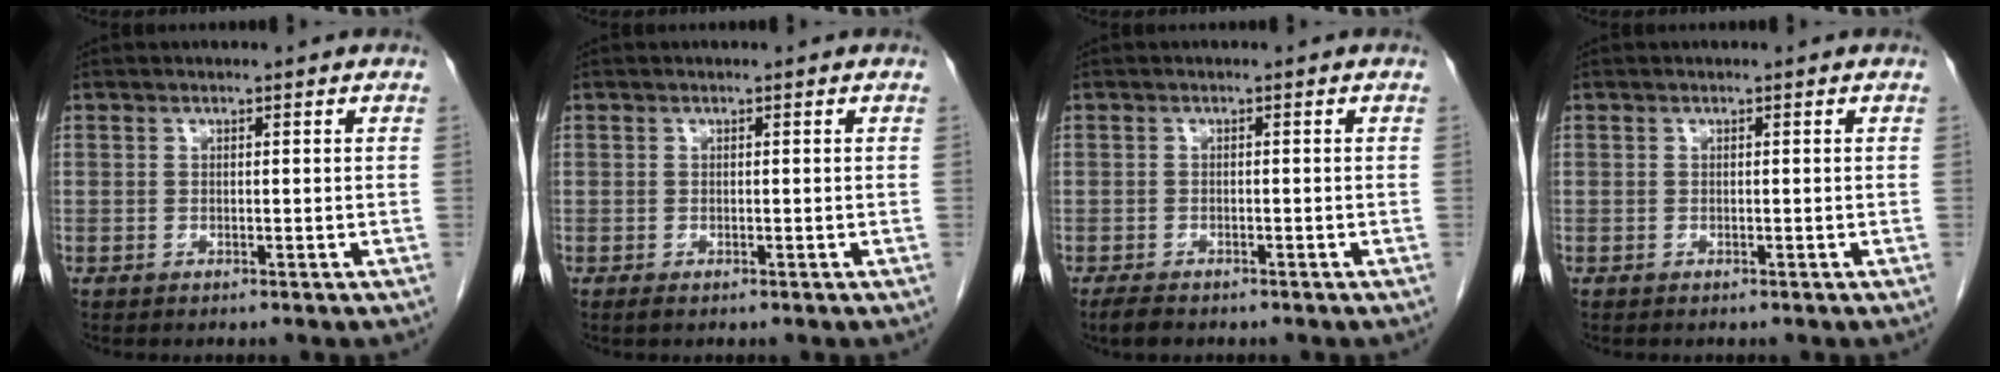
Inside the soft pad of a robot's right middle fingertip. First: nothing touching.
{"total": 0.7, "force": [-0.5, 0.2, 0.5], "torque": [-0.011, -0.001, -0.004]}
{"total": 2.6, "force": [-2.1, 0.9, 1.3], "torque": [-0.031, -0.006, -0.031]}
{"total": 0.0}